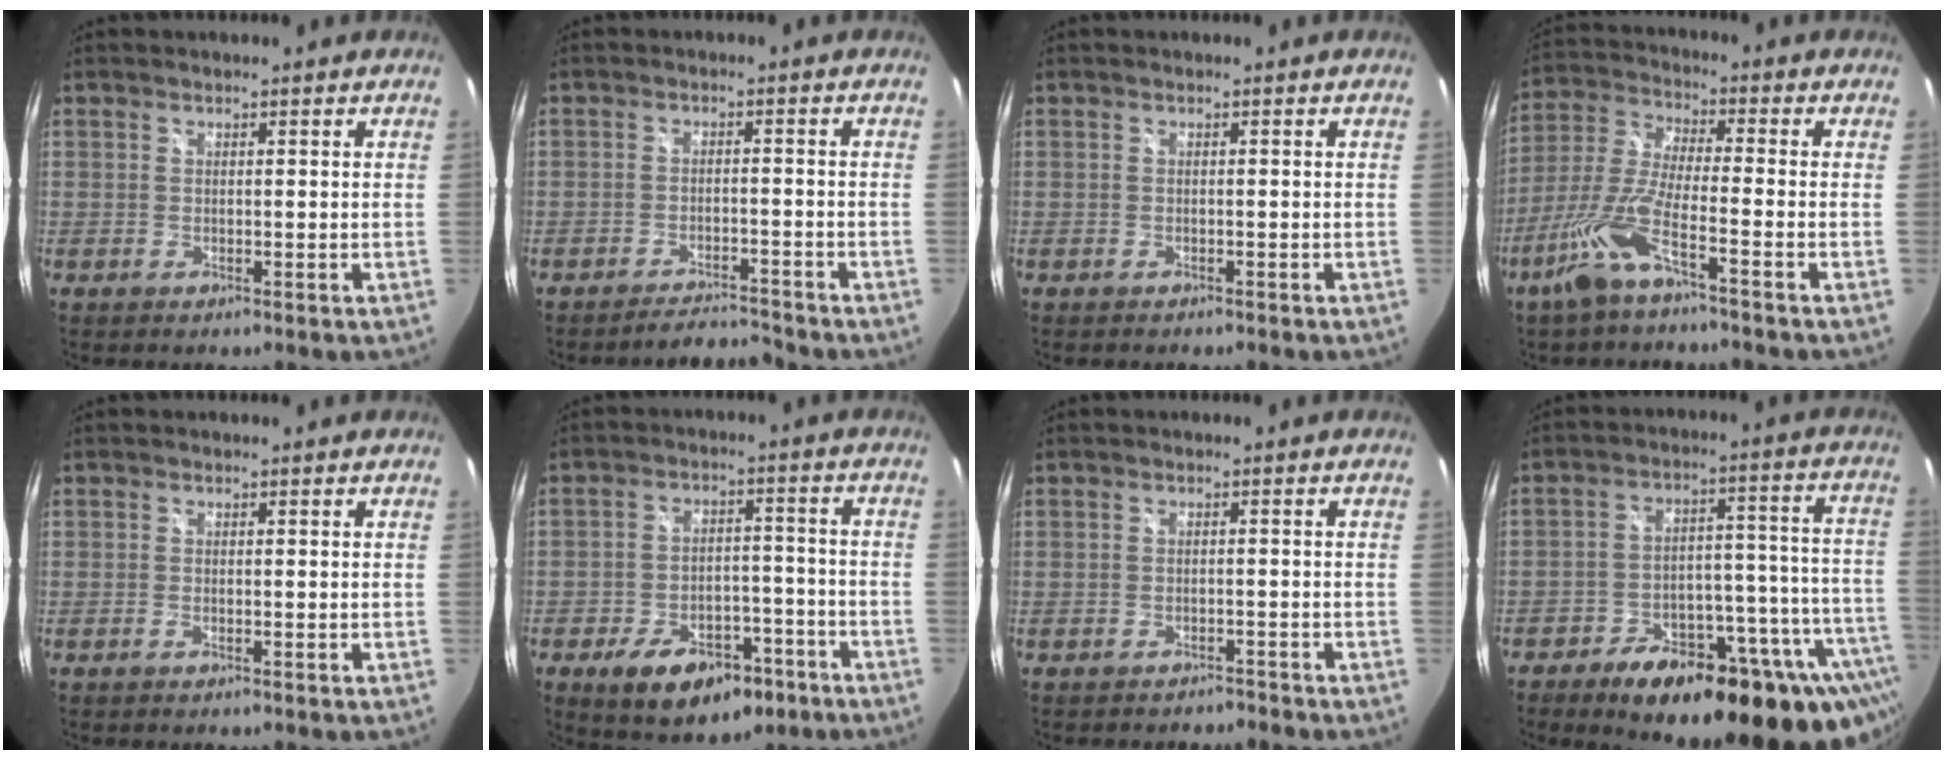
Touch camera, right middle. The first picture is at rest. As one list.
[{"total": 4.7, "force": [-4.7, 0.4, 0.4], "torque": [-0.020, 0.007, -0.072]}, {"total": 0.8, "force": [-0.7, 0.3, 0.2], "torque": [-0.008, -0.001, -0.009]}, {"total": 10.0, "force": [-5.8, 1.2, 8.1], "torque": [-0.183, -0.006, -0.113]}, {"total": 0.5, "force": [-0.3, 0.0, 0.4], "torque": [-0.007, -0.001, -0.009]}, {"total": 14.0, "force": [-8.2, 7.9, 8.1], "torque": [-0.153, 0.010, -0.108]}, {"total": 2.6, "force": [-2.5, 0.8, 0.3], "torque": [-0.008, -0.008, -0.035]}, {"total": 28.2, "force": [-19.8, 10.2, 17.4], "torque": [-0.219, 0.007, -0.259]}]